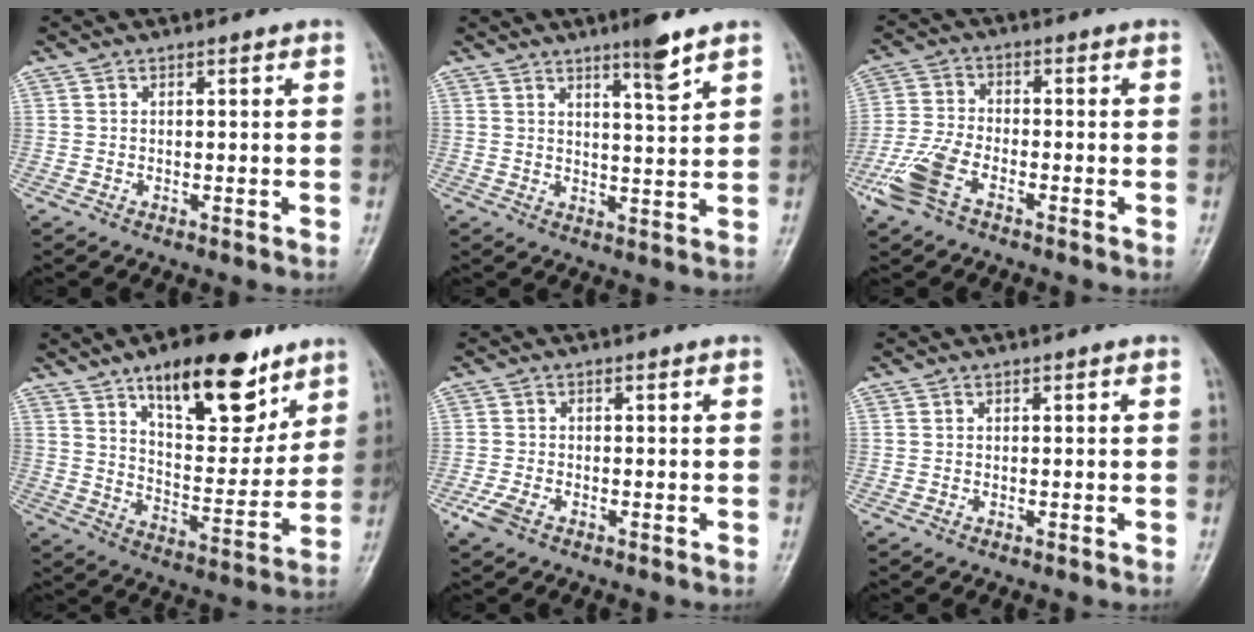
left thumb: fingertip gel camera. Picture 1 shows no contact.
{"total": 5.4, "force": [3.9, 0.3, 3.8], "torque": [-0.054, -0.031, 0.061]}
{"total": 8.5, "force": [-4.6, 4.2, 5.8], "torque": [-0.141, 0.014, -0.096]}
{"total": 19.4, "force": [11.9, 8.0, 13.0], "torque": [-0.144, -0.064, 0.191]}
{"total": 3.1, "force": [-1.8, 1.7, 1.9], "torque": [-0.048, -0.001, -0.035]}
{"total": 0.0}